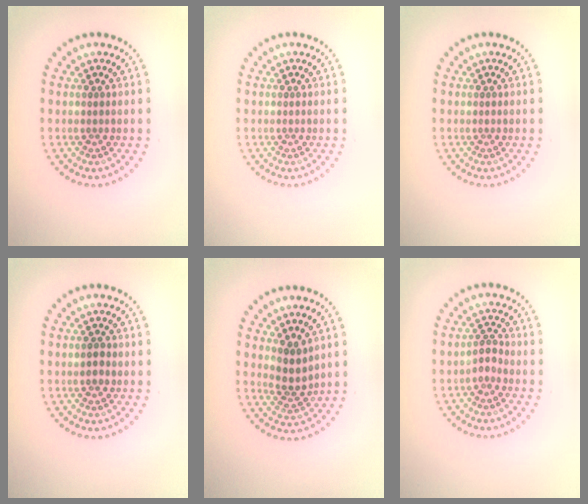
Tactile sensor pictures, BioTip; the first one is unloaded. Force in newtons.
{"total": 0.0}
{"total": 0.0}
{"total": 1.3, "press": 1.3, "slide": 0.3}
{"total": 2.4, "press": 2.0, "slide": 1.4}
{"total": 1.1, "press": 0.9, "slide": 0.7}